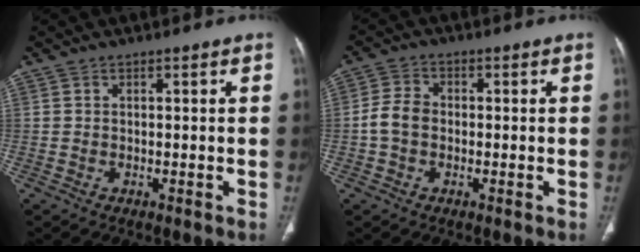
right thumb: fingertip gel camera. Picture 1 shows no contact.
{"total": 4.8, "force": [-0.7, 3.6, 3.0], "torque": [-0.057, 0.015, -0.019]}